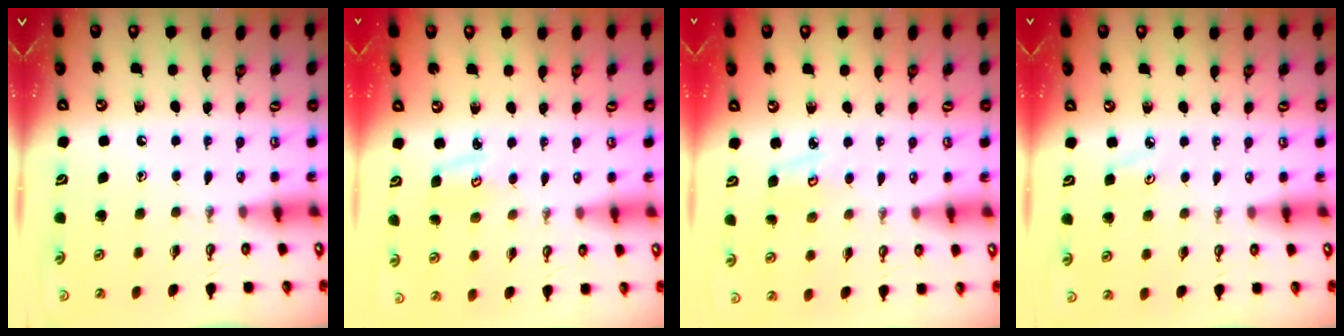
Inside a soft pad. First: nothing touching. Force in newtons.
{"total": 2.8, "press": 2.8, "slide": 0.2}
{"total": 3.4, "press": 3.4, "slide": 0.4}
{"total": 2.9, "press": 2.9, "slide": 0.3}